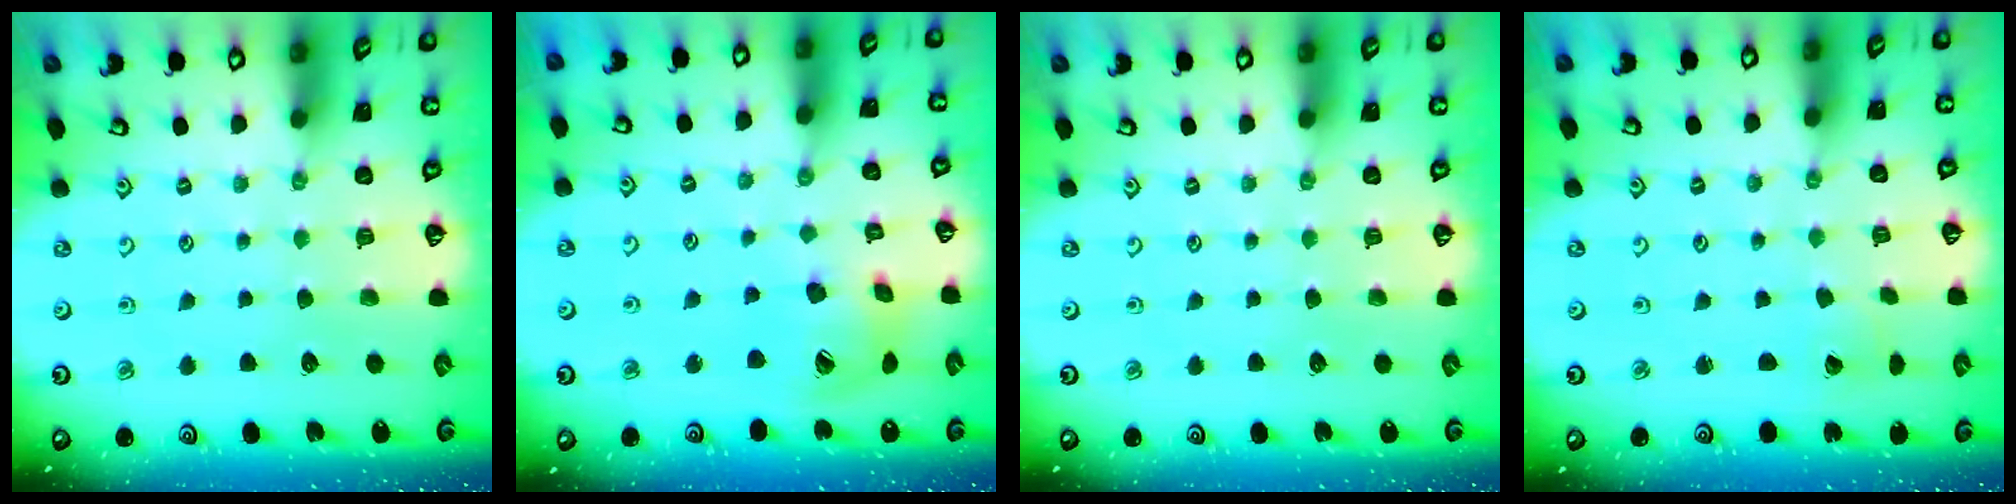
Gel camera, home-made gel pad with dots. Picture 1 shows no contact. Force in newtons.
{"total": 15.5, "press": 15.3, "slide": 2.4}
{"total": 0.0}
{"total": 2.4, "press": 2.4, "slide": 0.1}